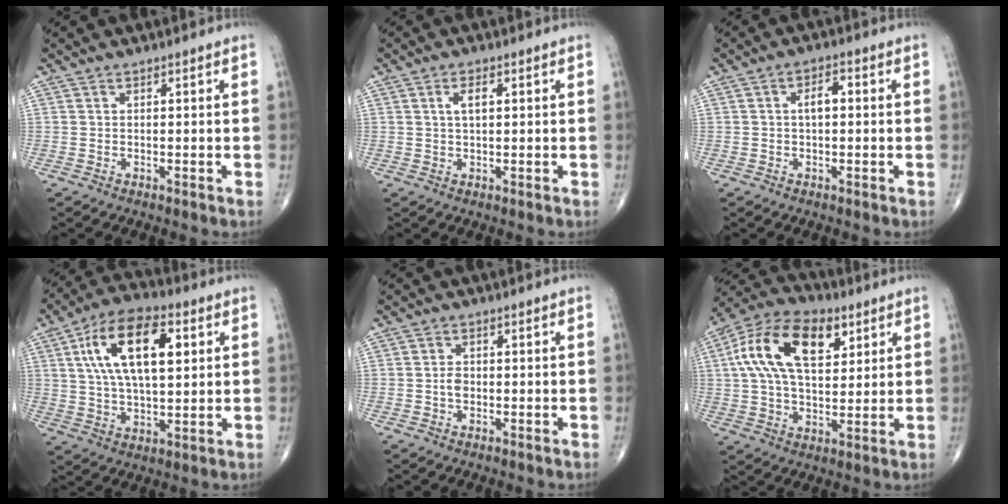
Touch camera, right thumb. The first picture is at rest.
{"total": 3.2, "force": [0.9, 1.4, 2.7], "torque": [-0.050, 0.003, 0.017]}
{"total": 3.4, "force": [0.2, 1.7, 3.0], "torque": [-0.051, 0.012, 0.000]}
{"total": 17.2, "force": [4.9, 8.0, 14.4], "torque": [-0.247, 0.005, 0.083]}
{"total": 1.9, "force": [-0.4, 1.3, 1.3], "torque": [-0.021, 0.004, -0.009]}
{"total": 18.0, "force": [5.9, 9.9, 13.8], "torque": [-0.235, 0.004, 0.098]}